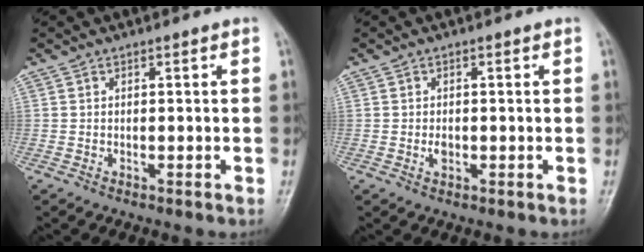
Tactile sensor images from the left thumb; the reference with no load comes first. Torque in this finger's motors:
{"motor_torque": [-0.28, 0.41, 0.10, -0.07, 0.00]}